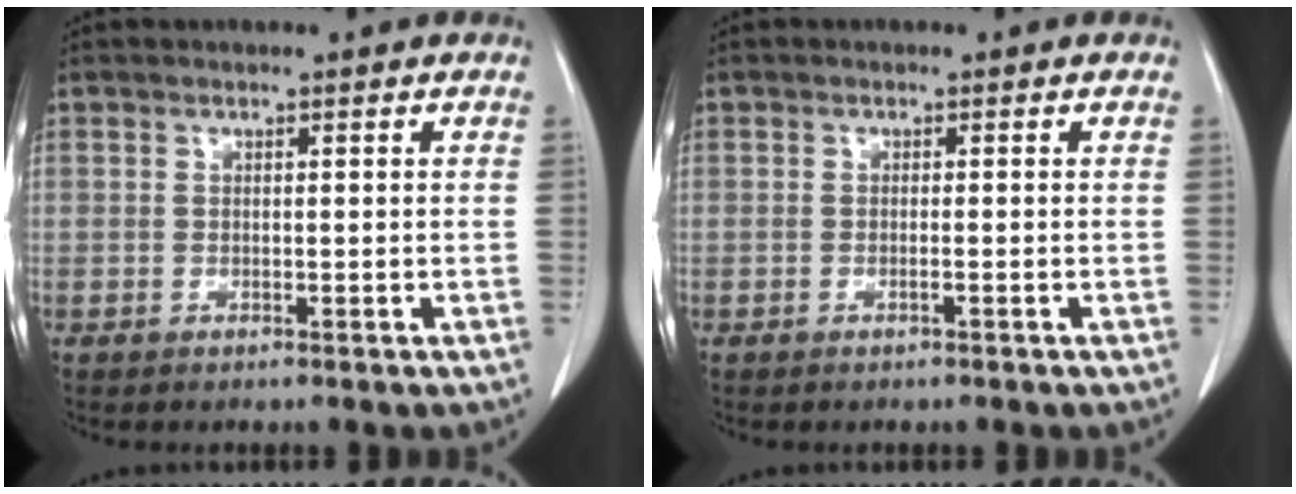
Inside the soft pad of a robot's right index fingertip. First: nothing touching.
{"total": 0.6, "force": [-0.3, -0.1, 0.5], "torque": [-0.011, 0.000, -0.004]}